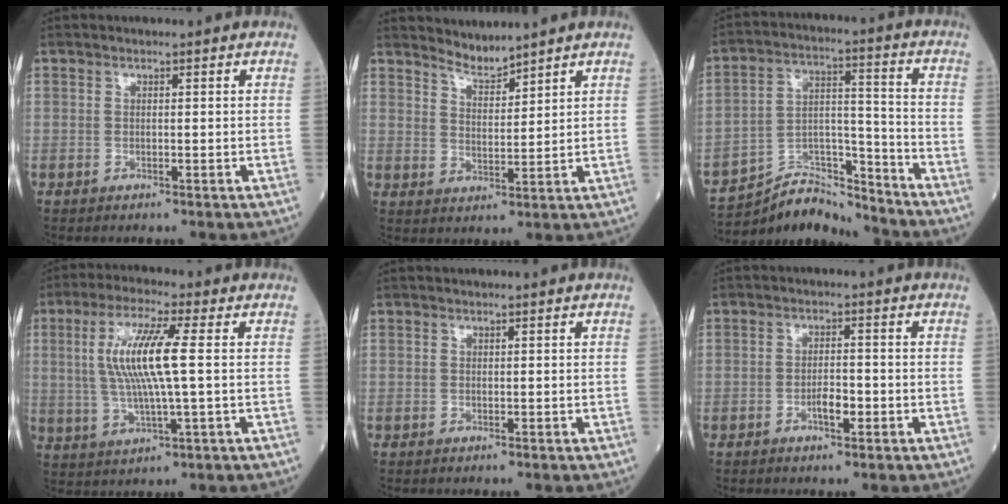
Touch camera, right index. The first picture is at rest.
{"total": 3.6, "force": [3.6, -0.2, 0.1], "torque": [-0.005, -0.007, 0.074]}
{"total": 11.2, "force": [-11.1, 1.5, 0.5], "torque": [-0.007, 0.043, -0.196]}
{"total": 10.3, "force": [1.5, 0.6, 10.1], "torque": [-0.212, 0.005, 0.030]}
{"total": 0.0}
{"total": 2.9, "force": [-1.2, 0.9, 2.5], "torque": [-0.043, 0.004, -0.018]}